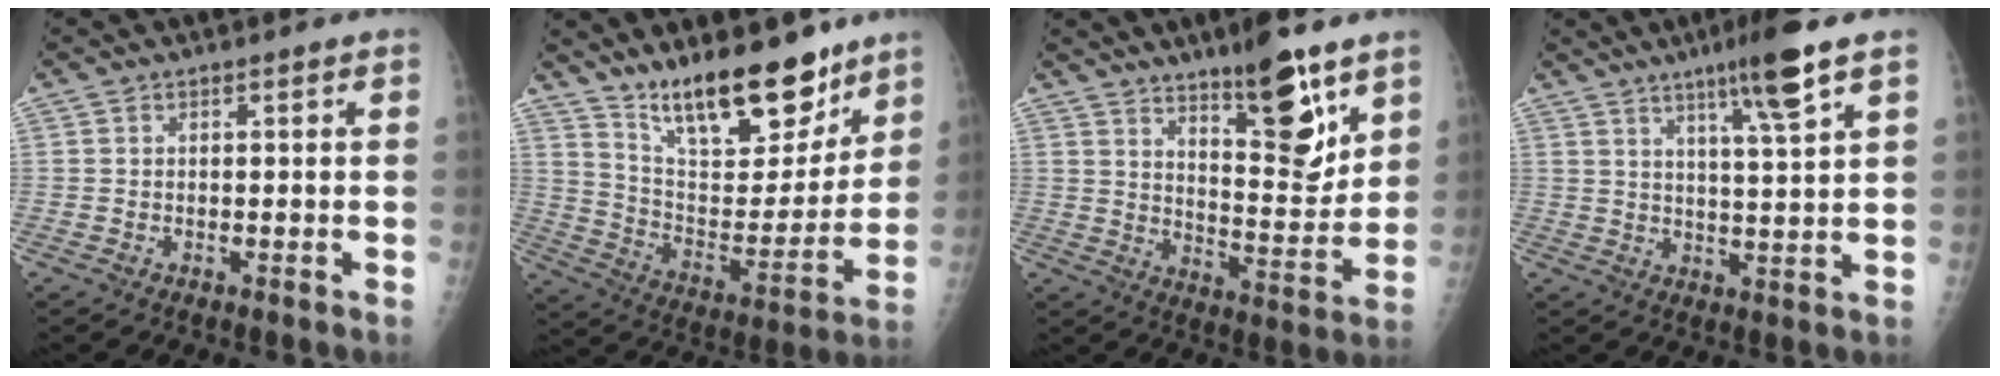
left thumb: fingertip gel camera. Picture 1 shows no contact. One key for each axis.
{"total": 19.5, "fx": 14.7, "fy": 6.9, "fz": 10.9, "tx": -0.124, "ty": -0.098, "tz": 0.247}
{"total": 14.7, "fx": 9.2, "fy": 4.2, "fz": 10.6, "tx": -0.127, "ty": -0.070, "tz": 0.153}
{"total": 9.6, "fx": 5.8, "fy": 0.1, "fz": 7.7, "tx": -0.126, "ty": -0.029, "tz": 0.095}